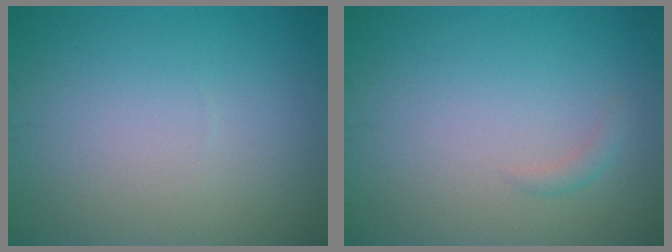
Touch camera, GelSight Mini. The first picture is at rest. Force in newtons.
{"total": 0.8, "press": 0.8, "slide": 0.1}